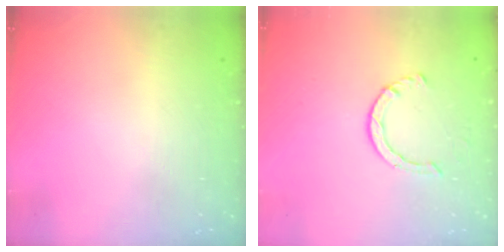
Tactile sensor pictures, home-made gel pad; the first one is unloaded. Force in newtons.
{"total": 2.9, "press": 2.9, "slide": 0.4}